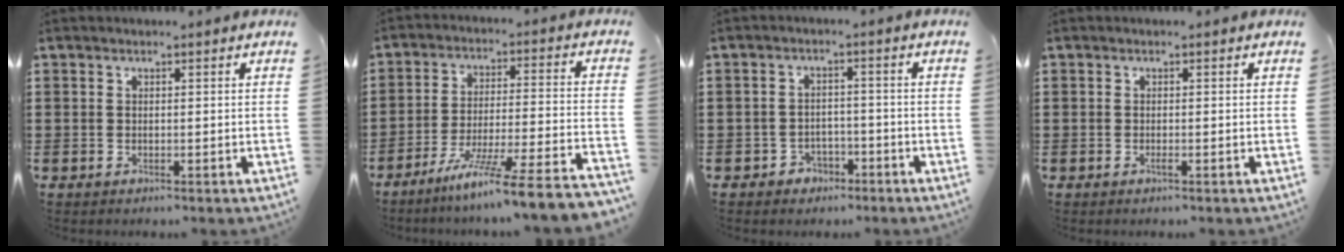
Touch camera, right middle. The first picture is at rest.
{"total": 9.9, "force": [-8.2, -1.3, 5.4], "torque": [-0.091, -0.009, -0.163]}
{"total": 2.6, "force": [-2.2, 1.4, 0.1], "torque": [-0.011, 0.002, -0.049]}
{"total": 0.5, "force": [-0.2, 0.0, 0.5], "torque": [-0.008, -0.002, -0.004]}